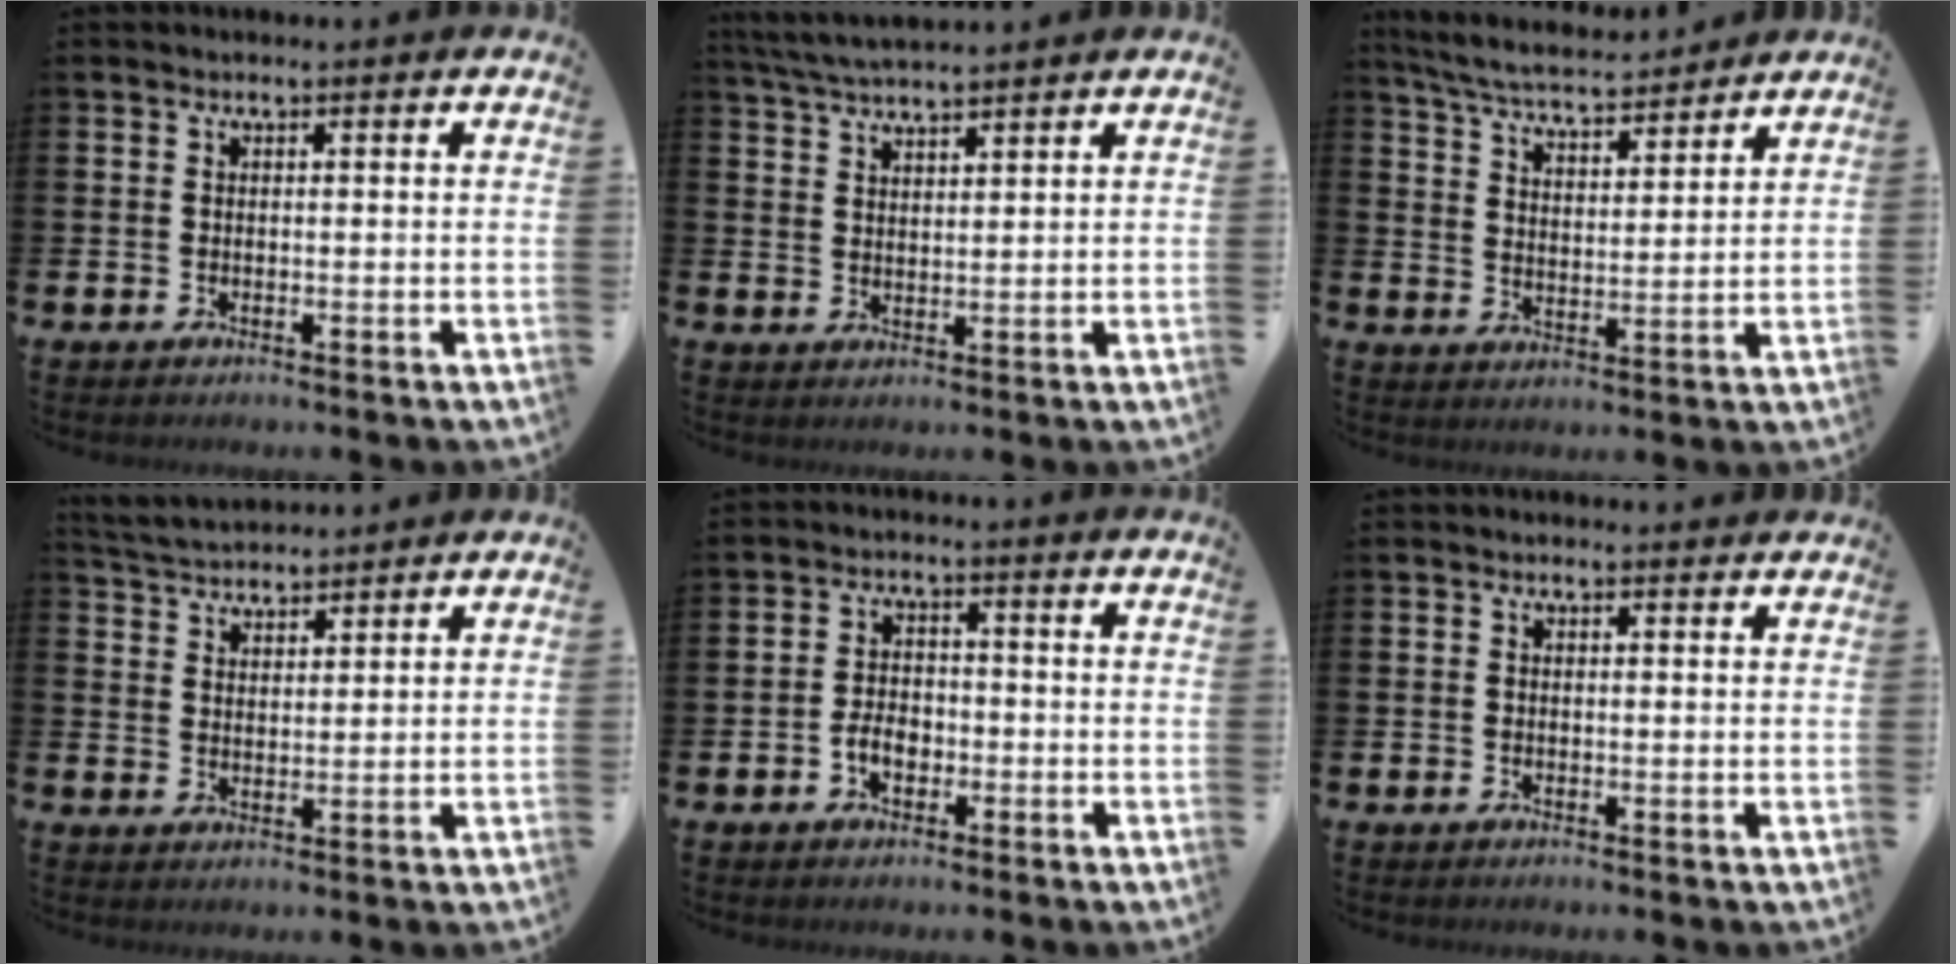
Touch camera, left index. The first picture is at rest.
{"total": 4.5, "force": [4.4, 0.2, 1.2], "torque": [-0.038, -0.016, 0.080]}
{"total": 6.1, "force": [5.9, 0.8, 1.4], "torque": [-0.050, -0.036, 0.103]}
{"total": 4.2, "force": [4.1, 0.7, -0.1], "torque": [-0.014, -0.020, 0.075]}
{"total": 3.3, "force": [-1.2, 2.2, 2.2], "torque": [-0.028, 0.000, -0.027]}
{"total": 0.5, "force": [0.5, 0.1, 0.2], "torque": [0.010, -0.003, 0.006]}